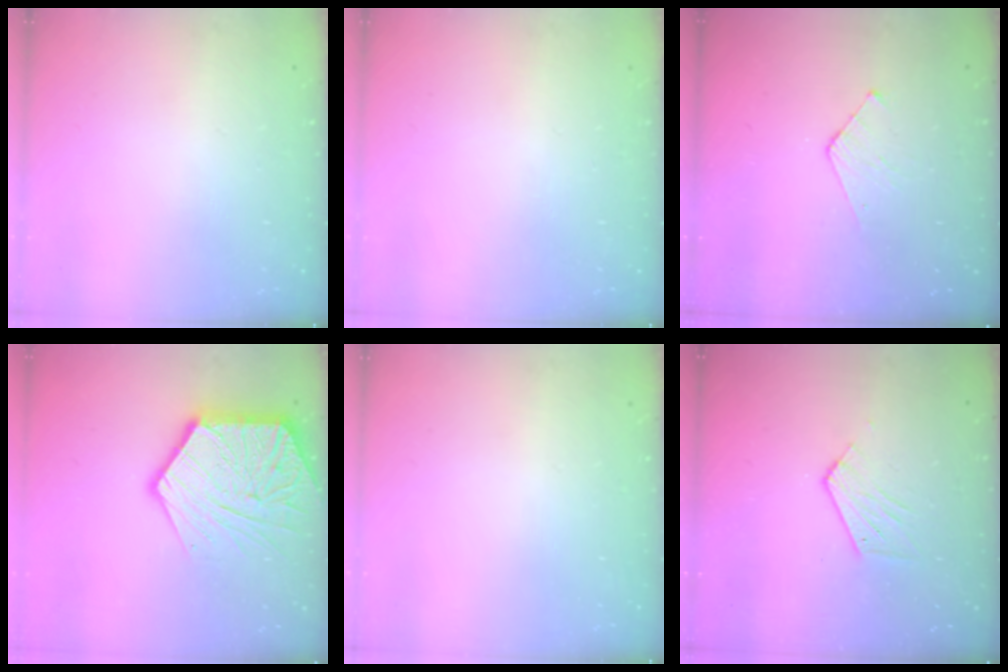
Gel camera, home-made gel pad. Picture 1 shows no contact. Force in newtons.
{"total": 0.0}
{"total": 4.4, "press": 4.4, "slide": 0.4}
{"total": 19.8, "press": 19.7, "slide": 1.9}
{"total": 0.0}
{"total": 6.3, "press": 6.3, "slide": 0.7}